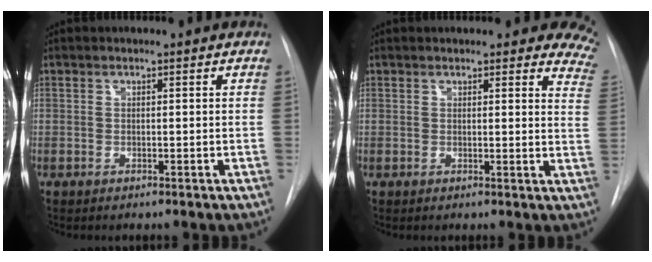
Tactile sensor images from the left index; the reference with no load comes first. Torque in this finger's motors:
{"motor_torque": [0.76, -1.37, -0.14, 0.02]}